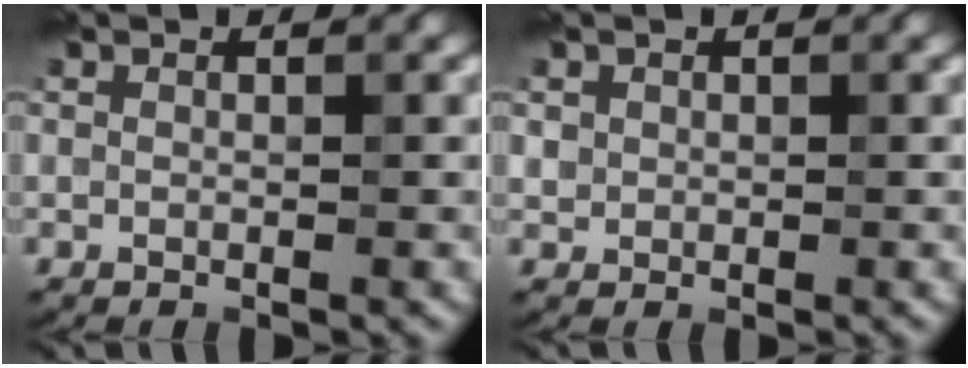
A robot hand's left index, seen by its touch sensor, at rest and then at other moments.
{"total": 0.8, "force": [0.2, 0.7, 0.1], "torque": [0.000, -0.006, 0.007]}